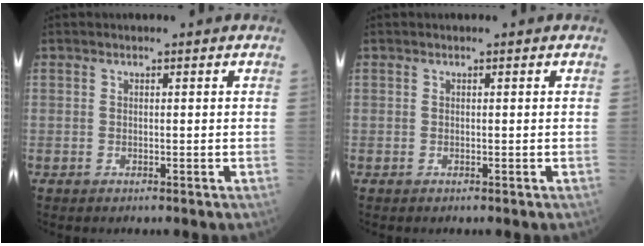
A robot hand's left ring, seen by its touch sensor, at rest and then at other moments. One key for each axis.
{"total": 0.0}